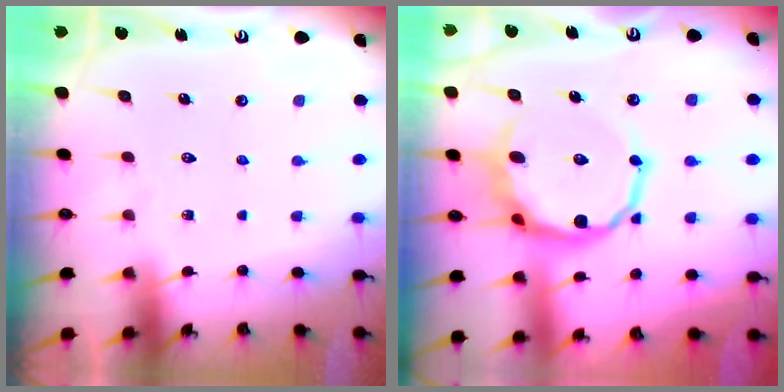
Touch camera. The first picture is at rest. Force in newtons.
{"total": 11.0, "press": 10.4, "slide": 3.8}